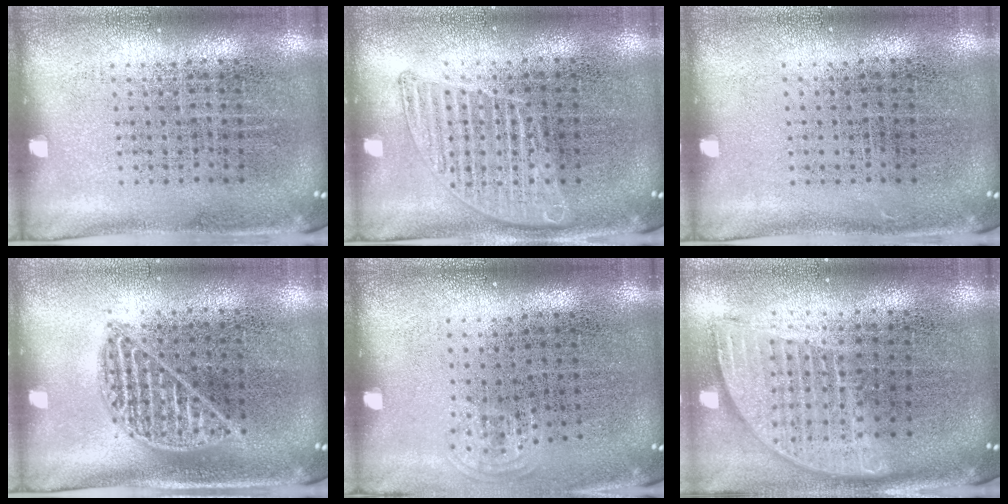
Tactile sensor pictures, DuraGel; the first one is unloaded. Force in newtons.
{"total": 1.8, "press": 1.8, "slide": 0.2}
{"total": 0.0}
{"total": 1.0, "press": 0.9, "slide": 0.3}
{"total": 0.8, "press": 0.5, "slide": 0.6}
{"total": 1.8, "press": 1.5, "slide": 1.0}